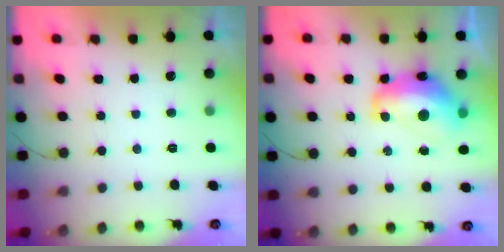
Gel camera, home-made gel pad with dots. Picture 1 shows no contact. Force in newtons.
{"total": 14.3, "press": 14.2, "slide": 1.6}